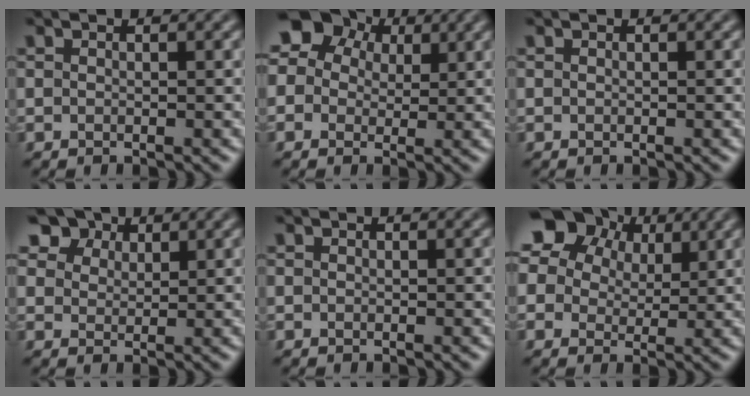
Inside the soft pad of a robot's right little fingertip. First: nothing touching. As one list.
[{"total": 8.2, "force": [3.4, 6.4, 3.8], "torque": [-0.070, 0.030, 0.036]}, {"total": 0.0}, {"total": 6.4, "force": [4.6, 3.7, 2.4], "torque": [-0.069, 0.001, 0.074]}, {"total": 0.0}, {"total": 12.9, "force": [6.7, 8.7, 6.8], "torque": [-0.123, 0.038, 0.108]}]